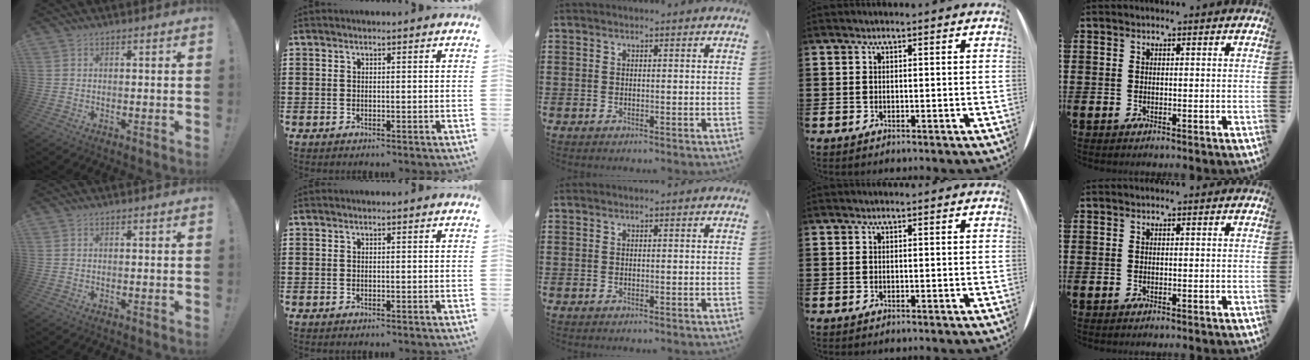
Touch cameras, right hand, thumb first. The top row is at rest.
{}